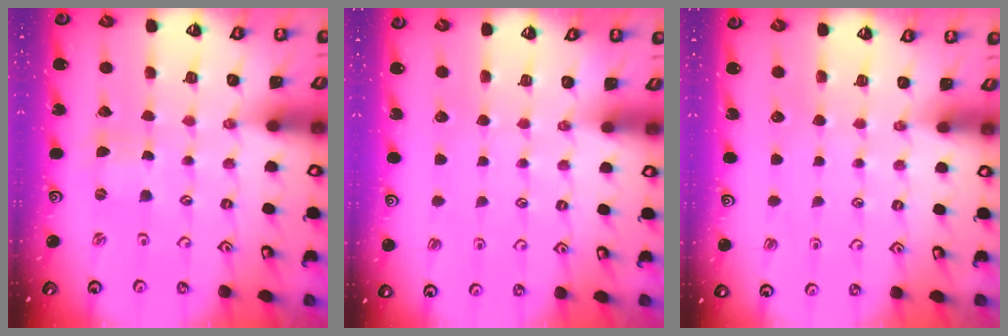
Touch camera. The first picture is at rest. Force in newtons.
{"total": 0.0}
{"total": 0.0}